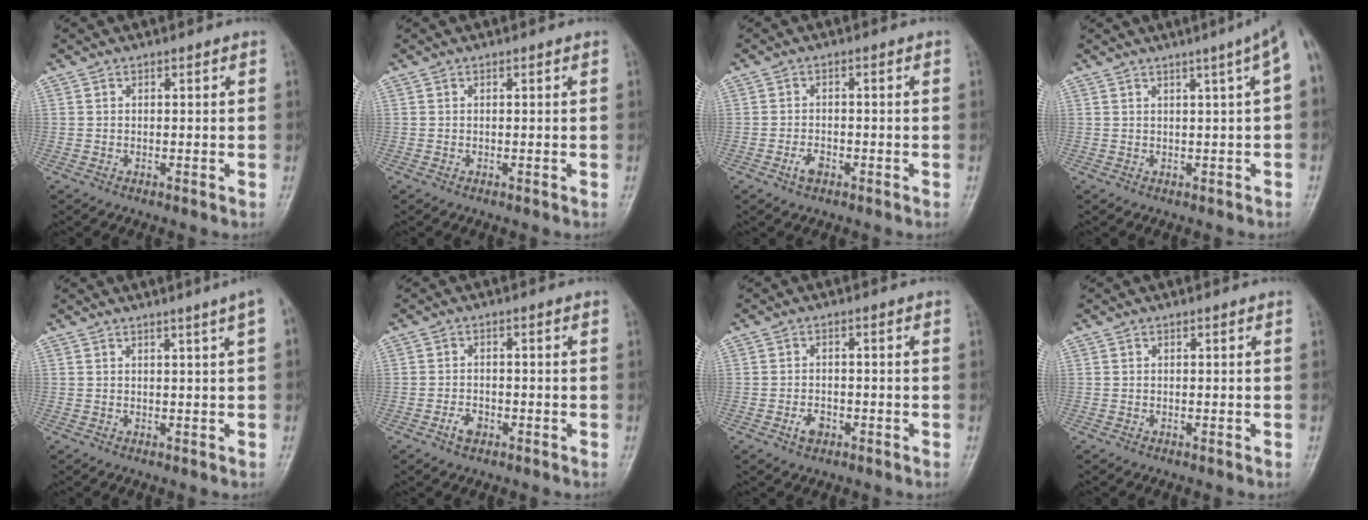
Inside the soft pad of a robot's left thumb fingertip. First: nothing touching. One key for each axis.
{"total": 0.0}
{"total": 2.4, "fx": -1.3, "fy": 1.5, "fz": 1.4, "tx": -0.022, "ty": 0.009, "tz": -0.023}
{"total": 5.1, "fx": 1.6, "fy": 0.2, "fz": 4.8, "tx": -0.058, "ty": 0.015, "tz": 0.017}
{"total": 3.0, "fx": 1.3, "fy": -0.5, "fz": 2.6, "tx": -0.037, "ty": -0.002, "tz": 0.019}
{"total": 2.5, "fx": -1.4, "fy": 1.7, "fz": 1.3, "tx": -0.017, "ty": 0.010, "tz": -0.024}
{"total": 2.7, "fx": -1.3, "fy": 1.9, "fz": 1.4, "tx": -0.016, "ty": 0.008, "tz": -0.020}
{"total": 0.0}